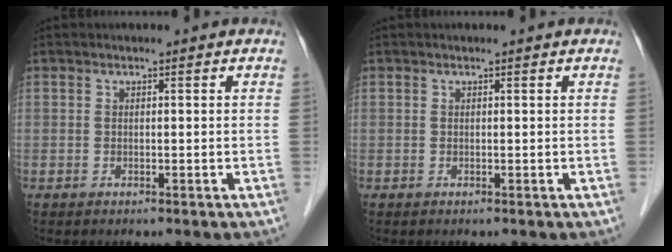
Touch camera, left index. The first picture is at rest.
{"total": 0.0}